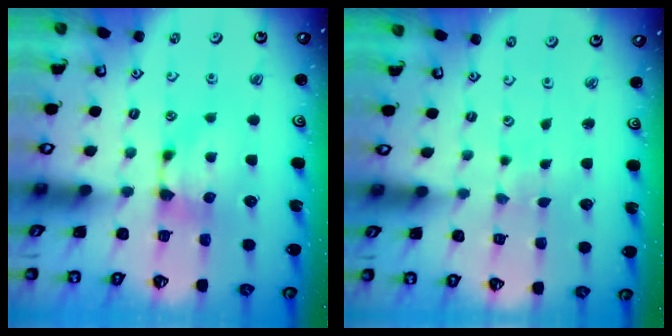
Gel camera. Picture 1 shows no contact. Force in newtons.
{"total": 5.2, "press": 5.1, "slide": 0.2}